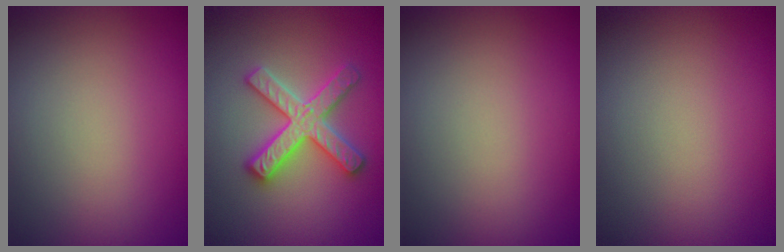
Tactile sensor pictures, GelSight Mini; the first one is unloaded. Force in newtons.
{"total": 5.1, "press": 5.0, "slide": 0.7}
{"total": 0.0}
{"total": 0.0}